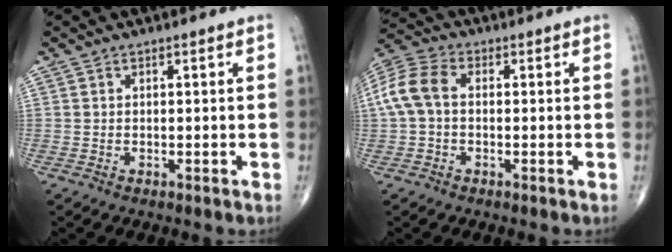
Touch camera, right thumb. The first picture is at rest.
{"total": 8.2, "force": [0.2, 5.4, 6.1], "torque": [-0.133, 0.025, -0.004]}